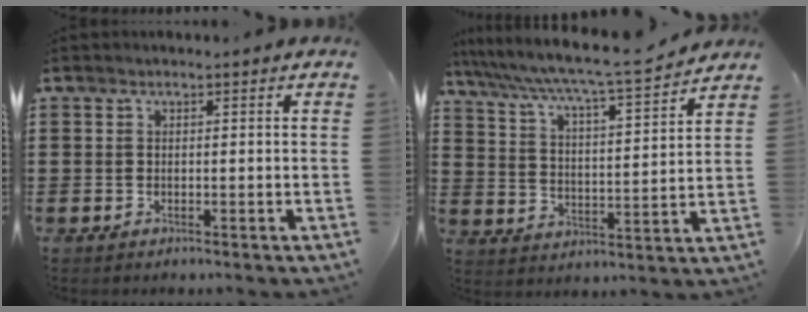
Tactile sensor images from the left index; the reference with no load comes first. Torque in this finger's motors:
{"motor_torque": [0.81, 0.53, 0.34, 0.21]}